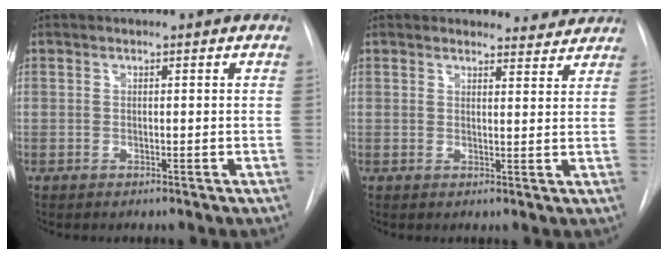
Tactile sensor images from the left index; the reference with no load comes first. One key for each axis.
{"total": 4.2, "fx": 4.1, "fy": 1.1, "fz": -0.3, "tx": 0.009, "ty": -0.008, "tz": 0.037}